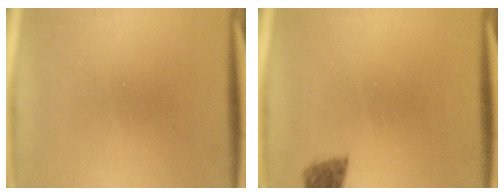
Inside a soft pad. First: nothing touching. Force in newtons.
{"total": 2.7}